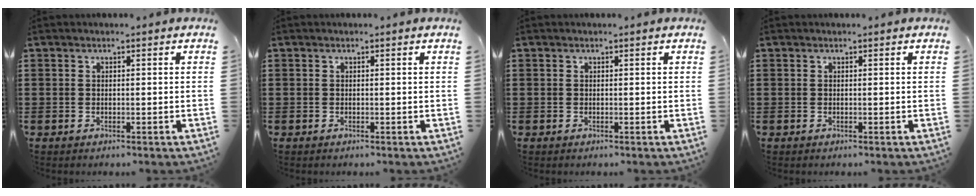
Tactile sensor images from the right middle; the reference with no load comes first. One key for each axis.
{"total": 0.0}
{"total": 0.0}
{"total": 0.0}